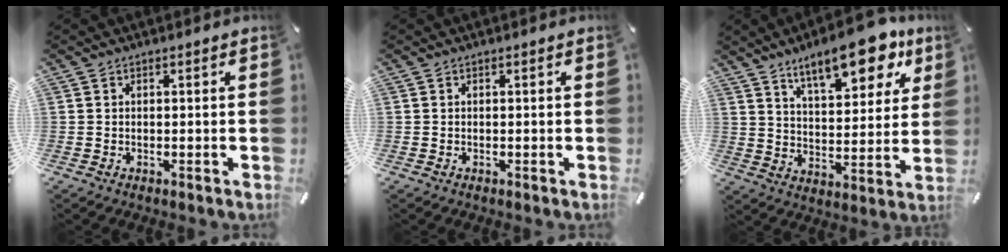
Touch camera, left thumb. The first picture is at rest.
{"total": 0.0}
{"total": 16.6, "force": [11.2, 6.5, 10.4], "torque": [-0.152, -0.056, 0.186]}